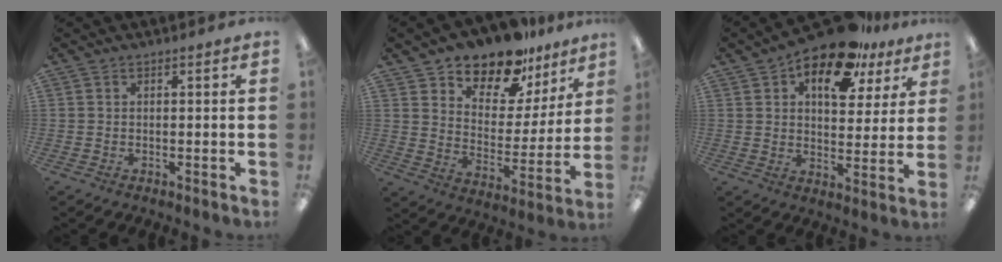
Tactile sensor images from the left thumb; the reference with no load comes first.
{"total": 14.5, "force": [12.2, 6.4, 4.5], "torque": [-0.087, -0.092, 0.220]}
{"total": 15.7, "force": [10.1, 7.5, 9.4], "torque": [-0.139, -0.050, 0.171]}